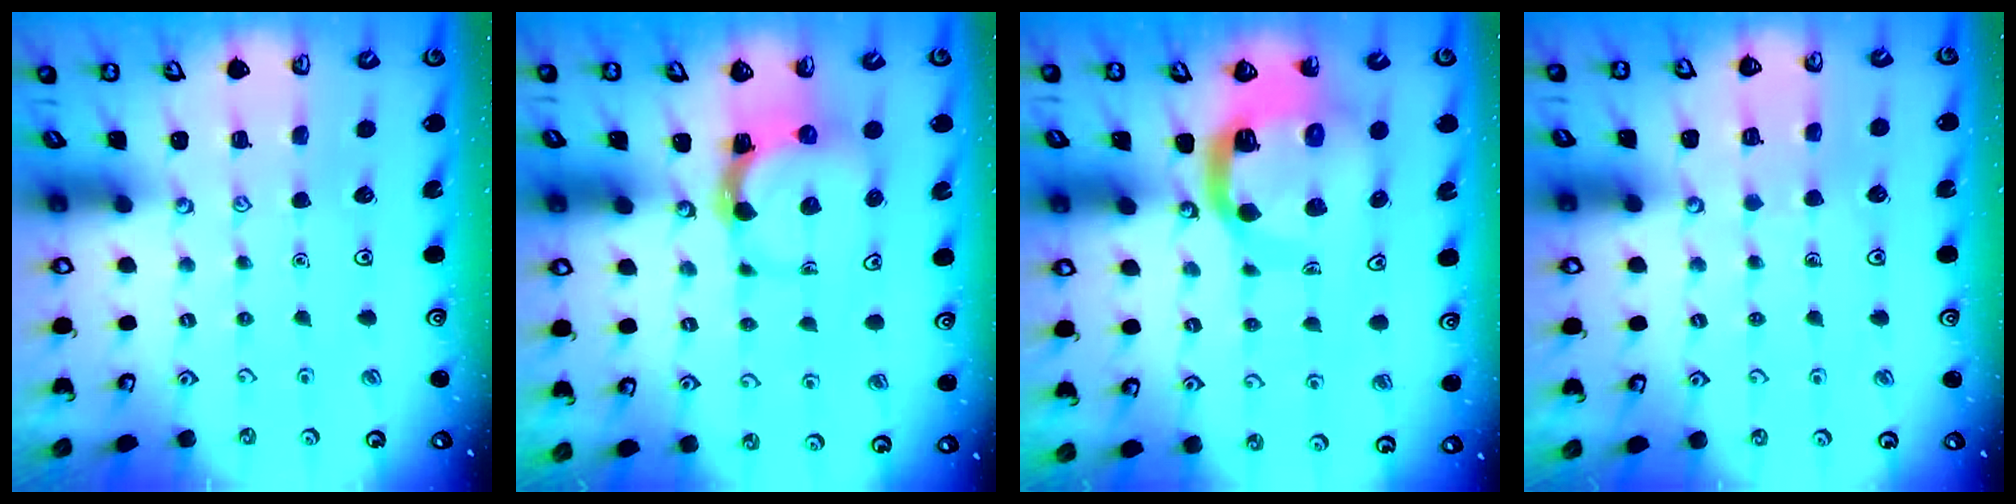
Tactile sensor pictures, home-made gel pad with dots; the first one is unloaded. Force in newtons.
{"total": 6.2, "press": 6.1, "slide": 1.4}
{"total": 11.8, "press": 11.7, "slide": 1.4}
{"total": 3.1, "press": 3.1, "slide": 0.2}